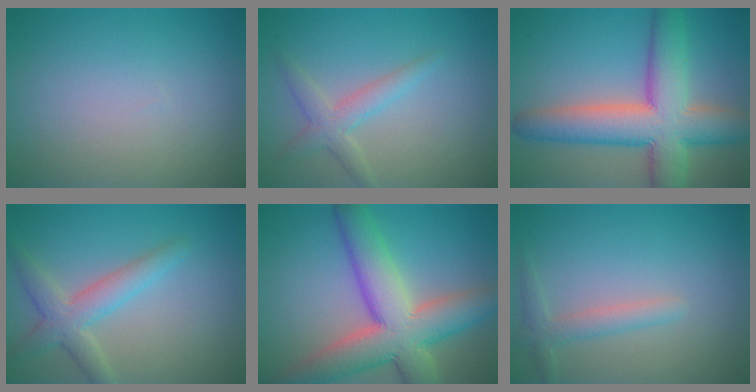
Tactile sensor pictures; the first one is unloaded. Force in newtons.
{"total": 2.5, "press": 2.5, "slide": 0.1}
{"total": 10.0, "press": 10.0, "slide": 0.5}
{"total": 3.8, "press": 3.8, "slide": 0.3}
{"total": 9.7, "press": 9.6, "slide": 0.7}
{"total": 2.0, "press": 2.0, "slide": 0.1}